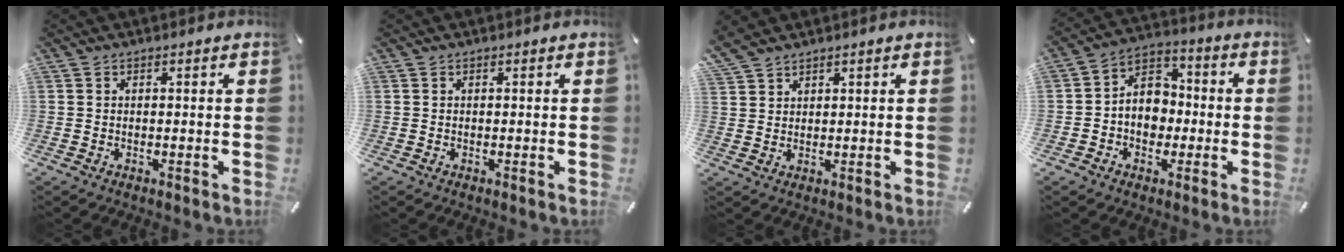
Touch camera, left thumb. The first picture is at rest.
{"total": 0.0}
{"total": 3.6, "force": [3.1, 1.7, 0.8], "torque": [-0.022, -0.009, 0.061]}
{"total": 8.2, "force": [-1.6, 7.3, 3.4], "torque": [-0.065, 0.018, -0.029]}